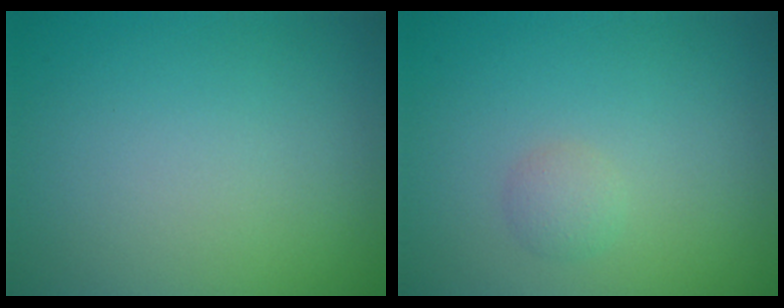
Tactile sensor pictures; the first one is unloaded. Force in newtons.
{"total": 1.2, "press": 1.2, "slide": 0.1}